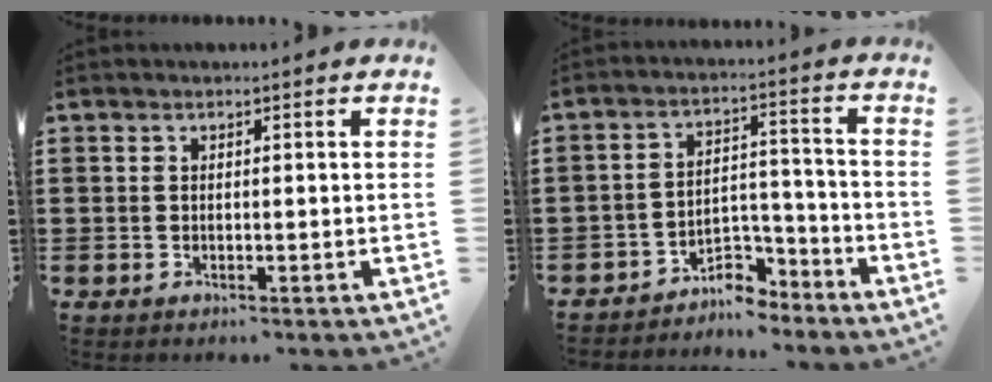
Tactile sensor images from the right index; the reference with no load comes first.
{"total": 5.6, "force": [-5.1, 1.7, 1.4], "torque": [-0.026, 0.016, -0.102]}